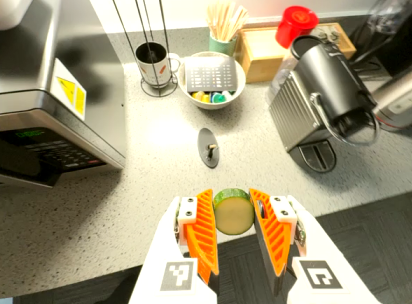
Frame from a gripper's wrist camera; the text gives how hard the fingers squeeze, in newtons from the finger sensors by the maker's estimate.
{"total": 10.9, "left": 10.6, "right": 11.1}